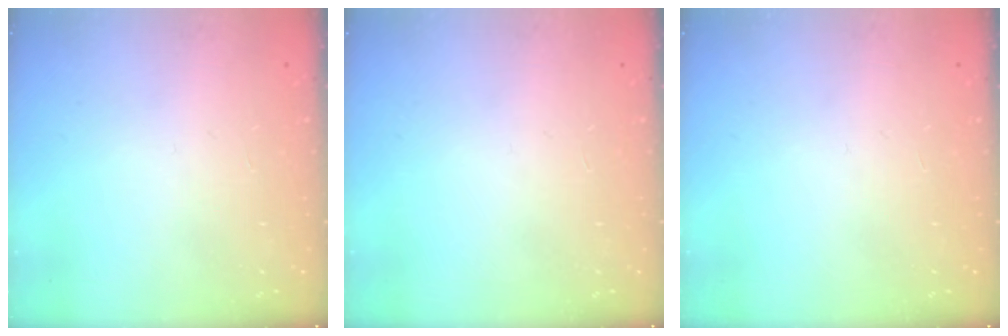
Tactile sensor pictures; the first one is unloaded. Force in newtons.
{"total": 0.0}
{"total": 0.0}